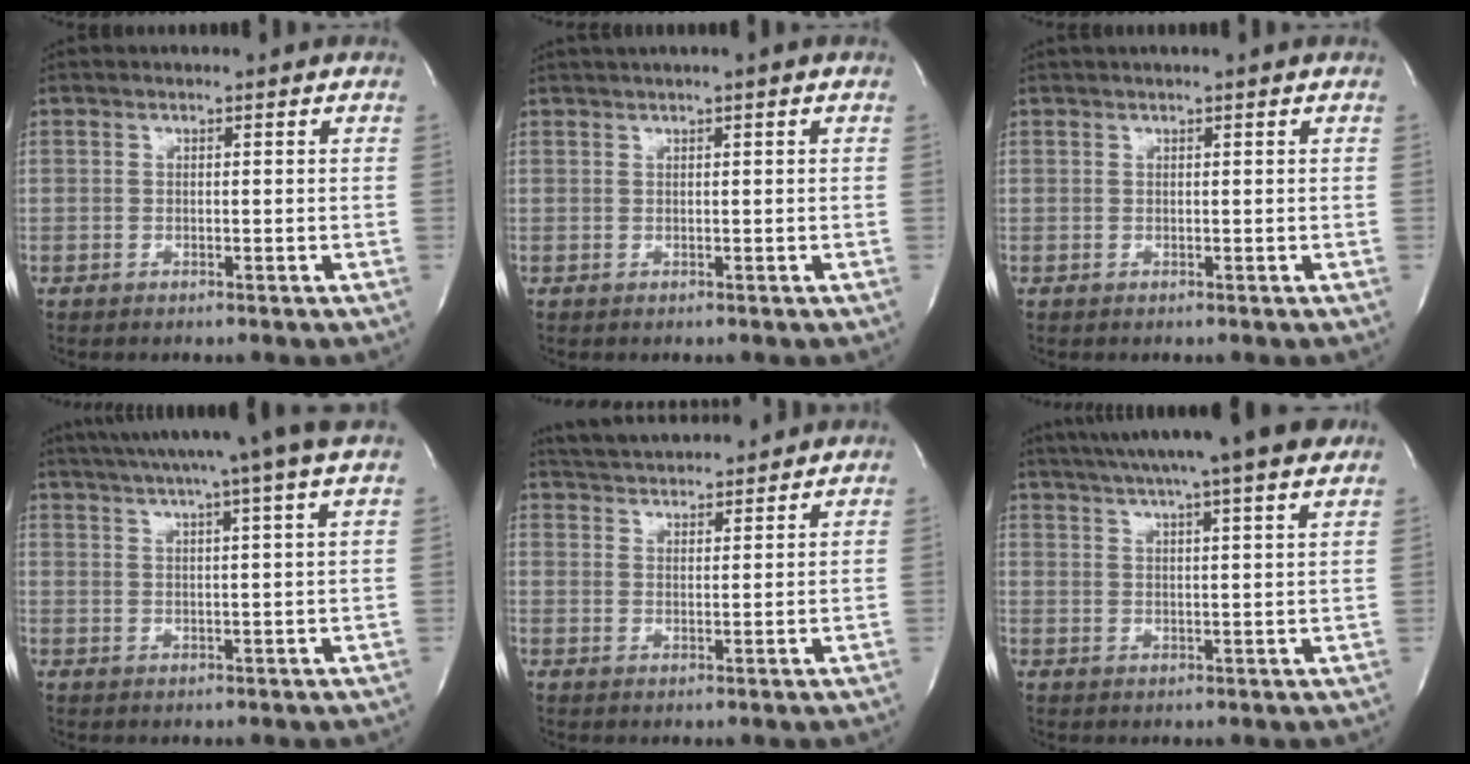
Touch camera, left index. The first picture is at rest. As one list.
[{"total": 1.8, "force": [1.1, -0.4, 1.4], "torque": [-0.032, 0.009, 0.025]}, {"total": 1.1, "force": [0.8, -0.3, 0.7], "torque": [-0.017, 0.009, 0.022]}, {"total": 14.2, "force": [11.7, -2.3, 7.7], "torque": [-0.132, -0.005, 0.157]}, {"total": 10.9, "force": [10.4, 1.1, 3.1], "torque": [-0.063, 0.023, 0.161]}, {"total": 18.0, "force": [15.0, -0.1, 10.0], "torque": [-0.170, 0.021, 0.205]}]